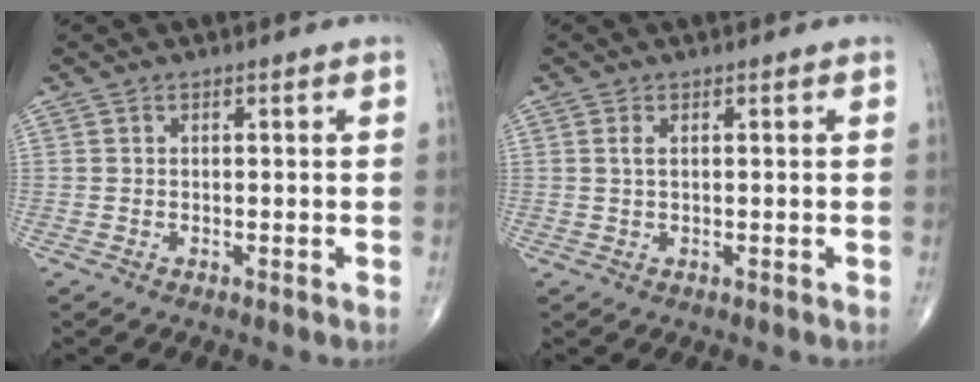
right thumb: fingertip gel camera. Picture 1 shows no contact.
{"total": 1.1, "force": [0.4, 0.4, 1.0], "torque": [-0.024, 0.004, 0.010]}